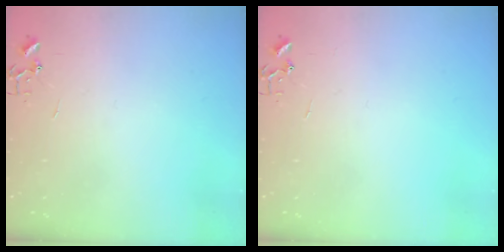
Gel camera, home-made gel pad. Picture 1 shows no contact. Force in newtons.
{"total": 0.0}